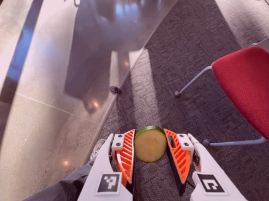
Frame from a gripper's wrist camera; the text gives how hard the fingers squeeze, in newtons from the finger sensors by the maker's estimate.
{"total": 10.6, "left": 10.7, "right": 10.5}